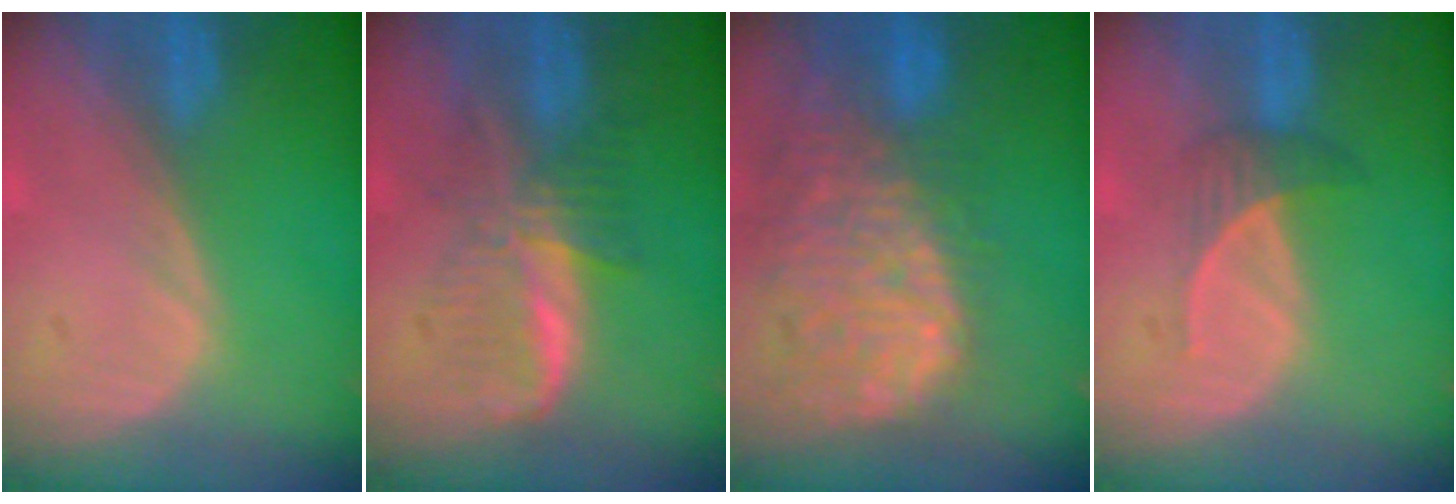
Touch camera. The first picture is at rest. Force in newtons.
{"total": 6.1, "press": 6.1, "slide": 0.1}
{"total": 13.5, "press": 11.4, "slide": 7.3}
{"total": 2.8, "press": 2.7, "slide": 0.9}